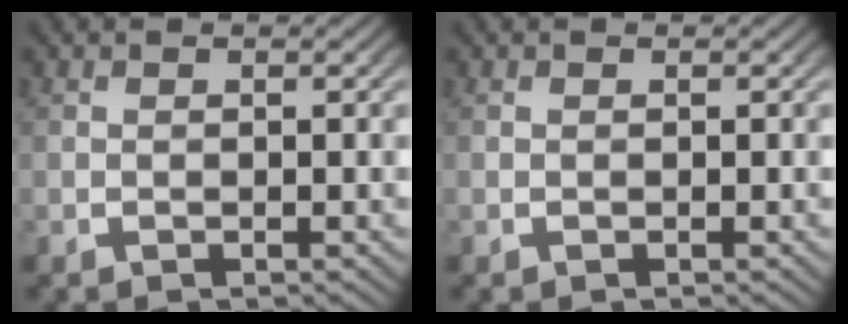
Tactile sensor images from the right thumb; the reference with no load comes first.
{"total": 0.0}